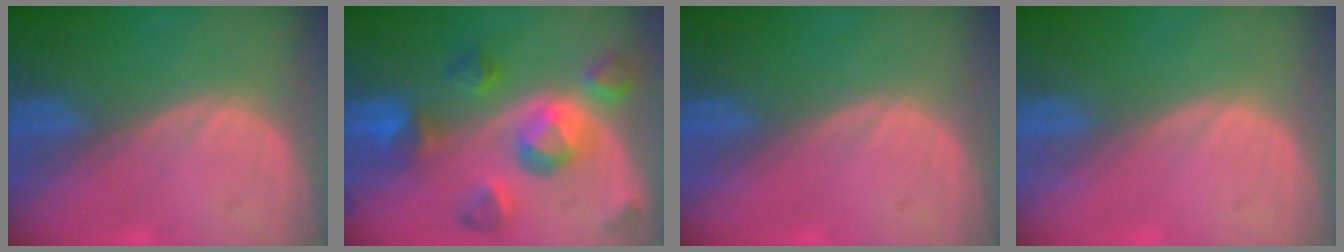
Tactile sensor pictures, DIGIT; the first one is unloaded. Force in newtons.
{"total": 9.5, "press": 8.6, "slide": 4.1}
{"total": 0.0}
{"total": 0.0}